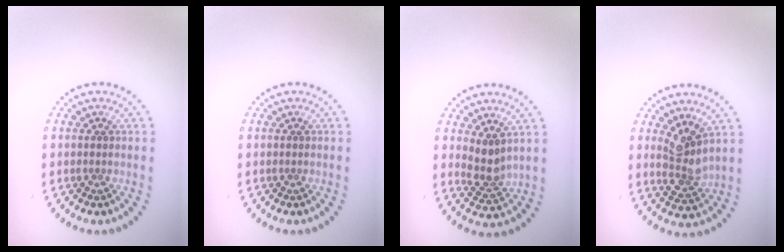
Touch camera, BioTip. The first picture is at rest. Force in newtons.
{"total": 0.0}
{"total": 2.4, "press": 1.9, "slide": 1.5}
{"total": 2.9, "press": 2.6, "slide": 1.3}